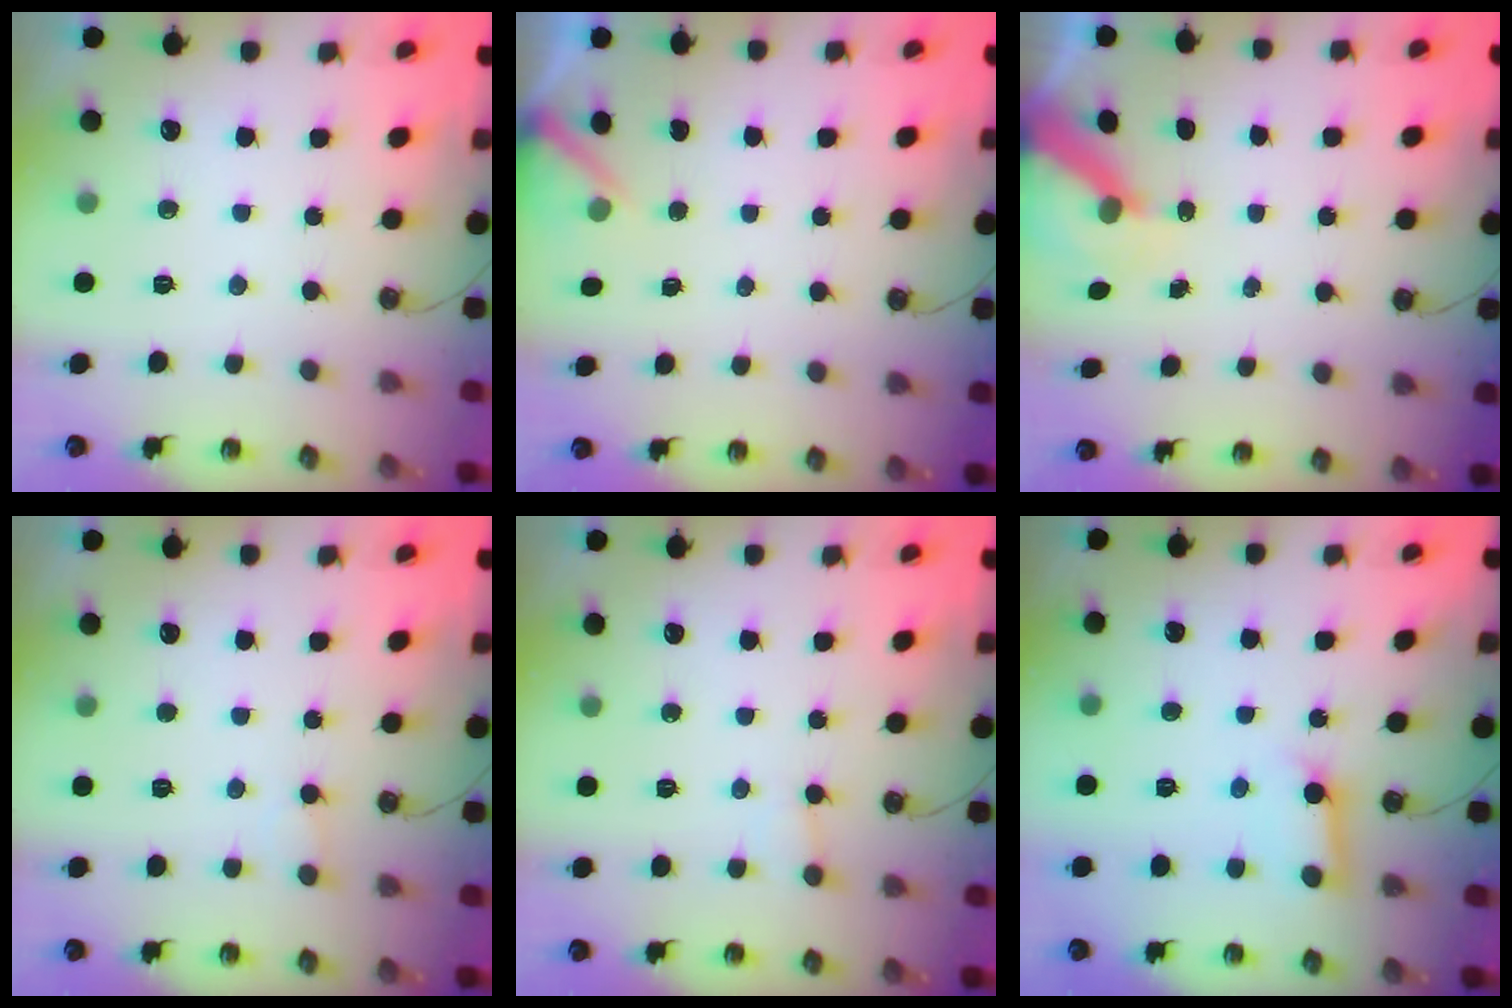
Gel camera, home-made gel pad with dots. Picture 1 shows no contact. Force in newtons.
{"total": 2.4, "press": 2.4, "slide": 0.3}
{"total": 6.3, "press": 6.3, "slide": 0.7}
{"total": 5.5, "press": 5.5, "slide": 0.4}
{"total": 5.4, "press": 5.4, "slide": 0.5}
{"total": 7.4, "press": 7.3, "slide": 0.9}